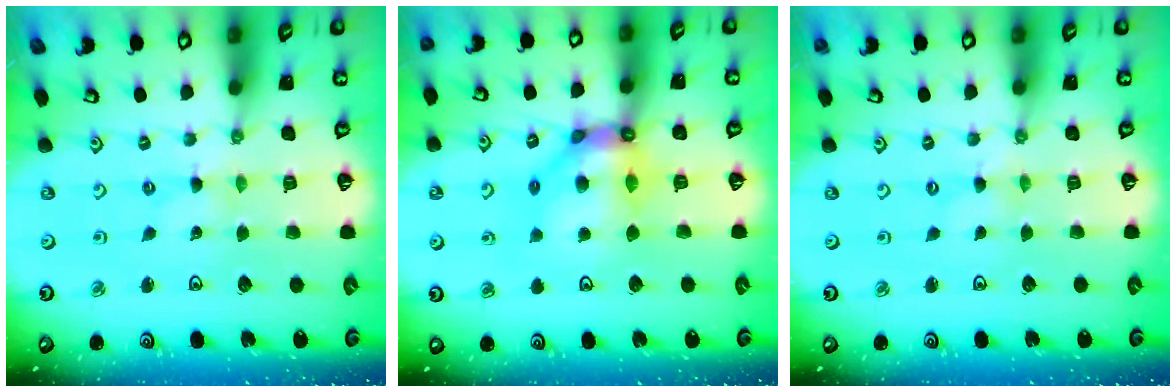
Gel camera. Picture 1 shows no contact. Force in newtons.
{"total": 10.9, "press": 10.8, "slide": 1.2}
{"total": 0.0}